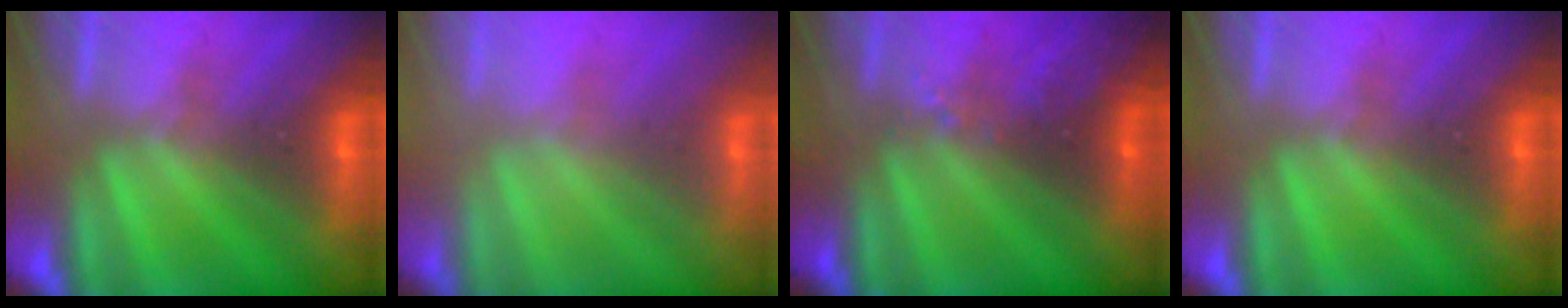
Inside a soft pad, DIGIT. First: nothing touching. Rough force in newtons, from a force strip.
{"total": 2.0}
{"total": 2.9}
{"total": 0.0}